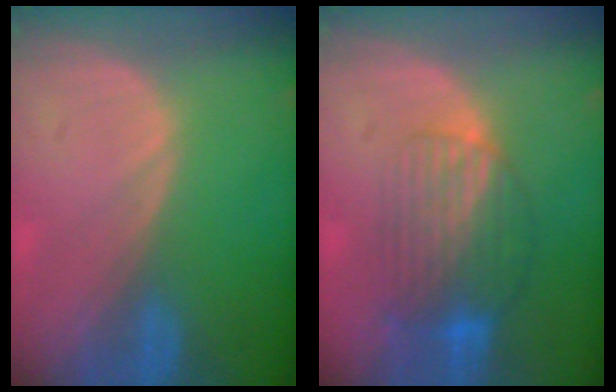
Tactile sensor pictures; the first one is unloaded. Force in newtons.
{"total": 8.4, "press": 7.1, "slide": 4.5}